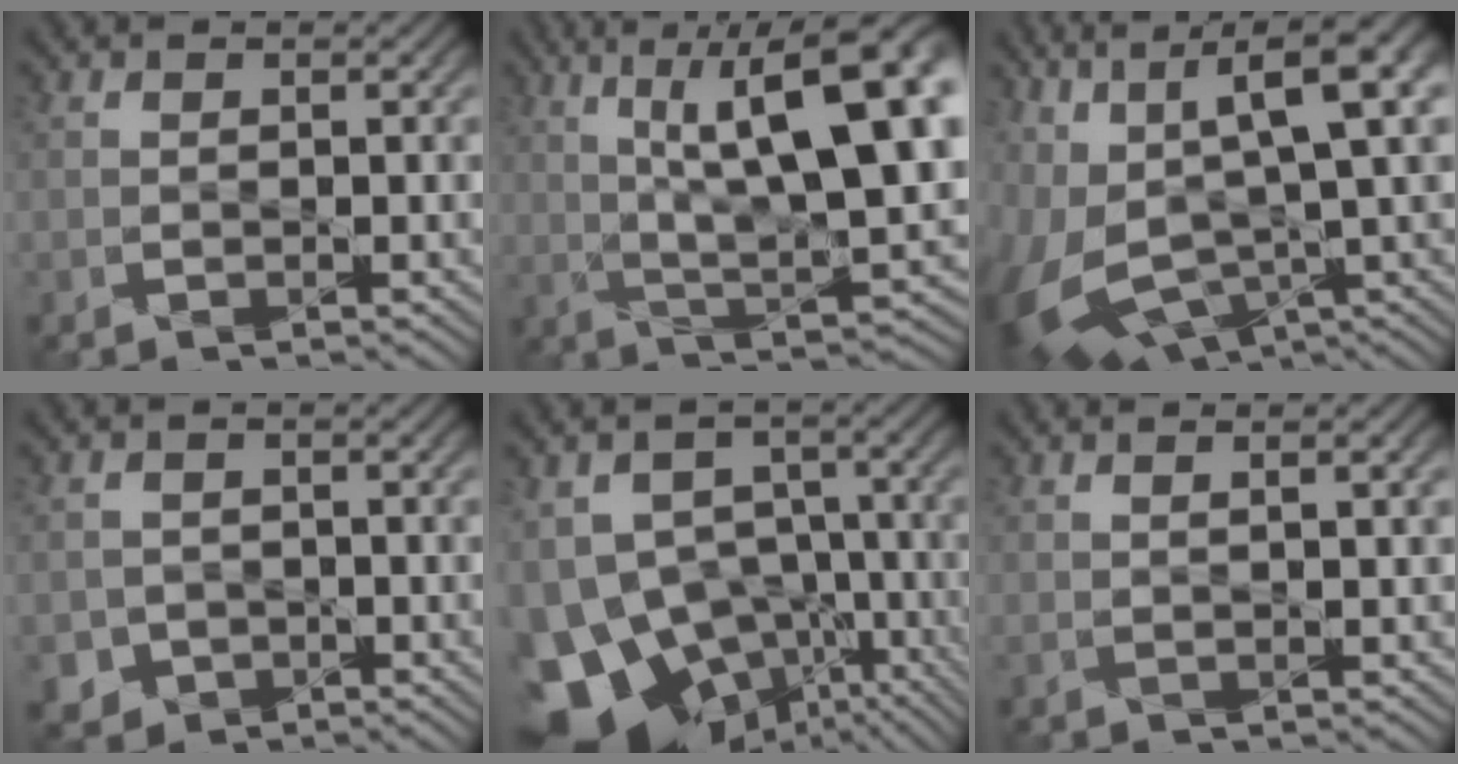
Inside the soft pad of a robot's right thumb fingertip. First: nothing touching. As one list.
[{"total": 16.1, "force": [5.1, 5.2, 14.4], "torque": [-0.213, 0.021, 0.088]}, {"total": 16.2, "force": [3.8, 6.8, 14.2], "torque": [-0.298, -0.005, 0.088]}, {"total": 2.4, "force": [-1.3, 2.0, -0.4], "torque": [0.005, -0.007, -0.025]}, {"total": 15.6, "force": [-8.5, 11.3, 6.6], "torque": [-0.158, -0.031, -0.116]}, {"total": 1.6, "force": [0.8, 0.3, 1.3], "torque": [-0.013, 0.011, 0.012]}]